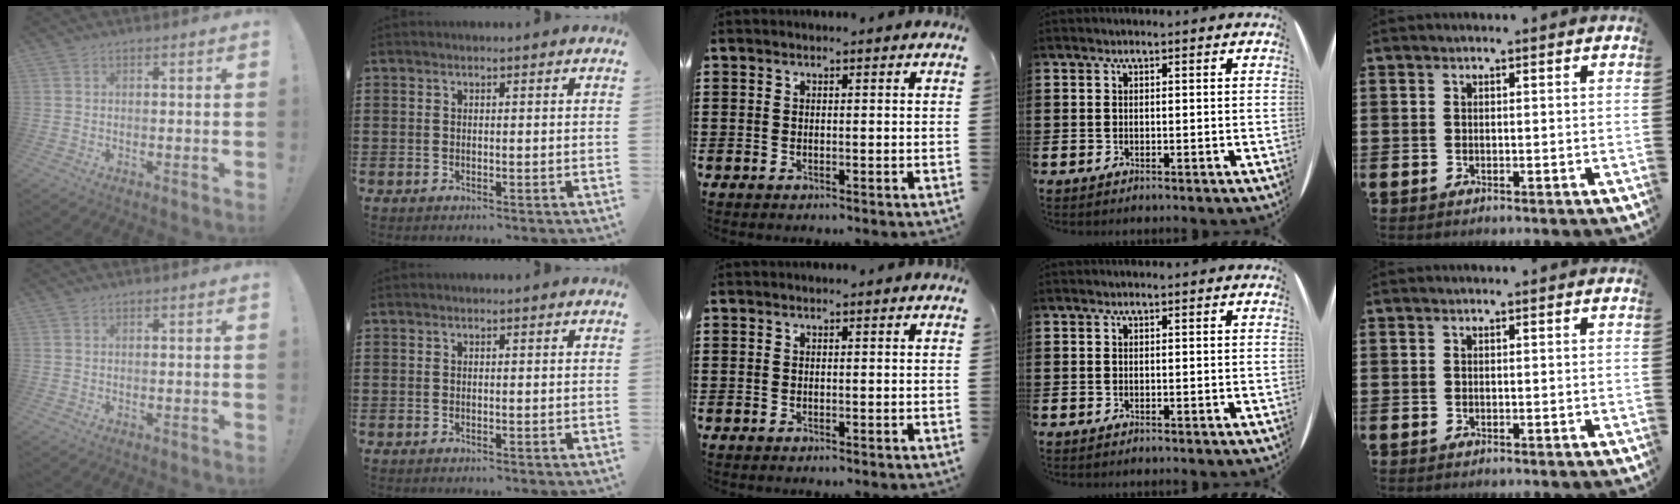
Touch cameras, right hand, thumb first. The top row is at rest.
{}